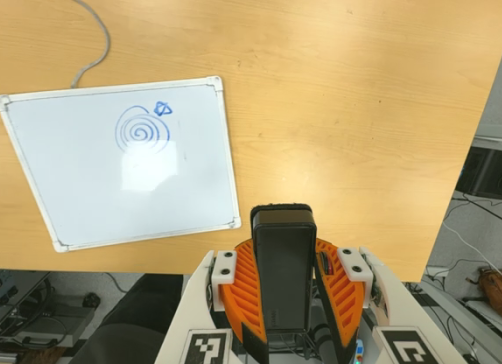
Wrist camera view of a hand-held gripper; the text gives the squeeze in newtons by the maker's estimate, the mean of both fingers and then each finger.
{"total": 11.4, "left": 9.4, "right": 13.4}